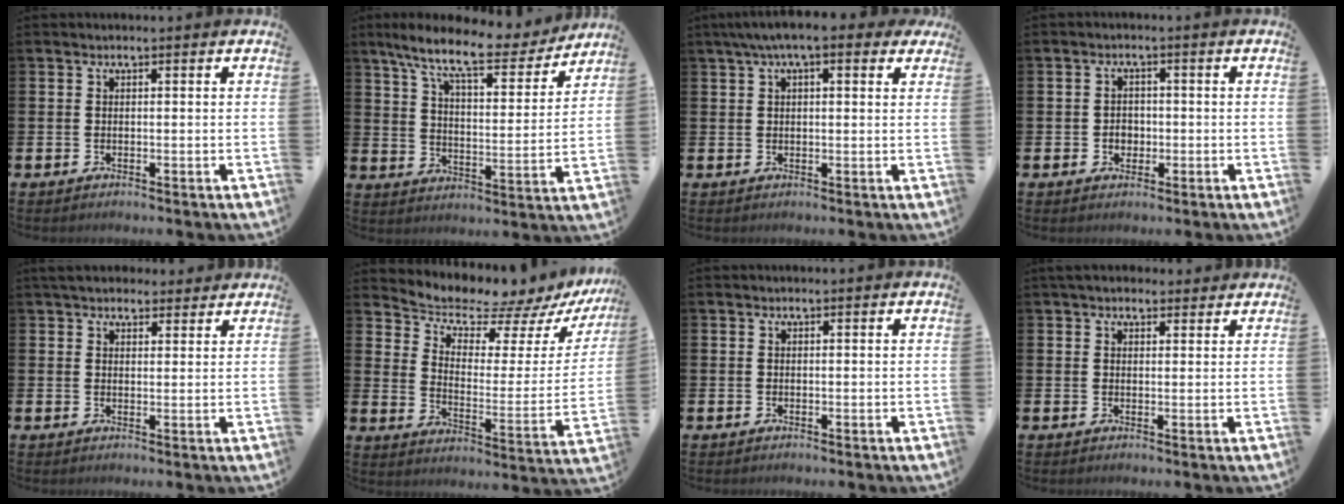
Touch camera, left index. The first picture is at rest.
{"total": 11.1, "force": [9.4, 2.4, 5.4], "torque": [-0.127, -0.052, 0.159]}
{"total": 5.3, "force": [3.5, 1.4, 3.6], "torque": [-0.064, -0.001, 0.058]}
{"total": 2.2, "force": [-0.5, 1.9, 0.9], "torque": [-0.006, 0.000, -0.017]}
{"total": 3.9, "force": [3.5, 1.4, 0.6], "torque": [-0.009, -0.011, 0.064]}
{"total": 7.6, "force": [7.1, 2.0, 1.8], "torque": [-0.060, -0.066, 0.114]}
{"total": 0.0}
{"total": 2.6, "force": [2.4, 1.1, 0.5], "torque": [-0.002, -0.006, 0.041]}